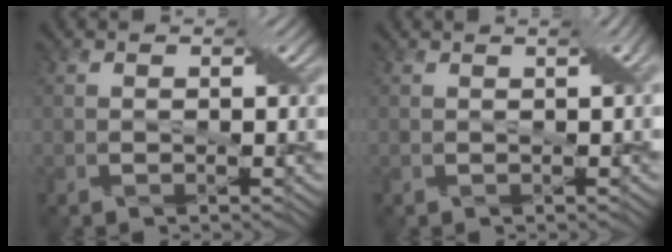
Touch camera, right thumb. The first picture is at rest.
{"total": 2.0, "force": [0.8, 0.0, 1.8], "torque": [-0.026, 0.007, 0.013]}